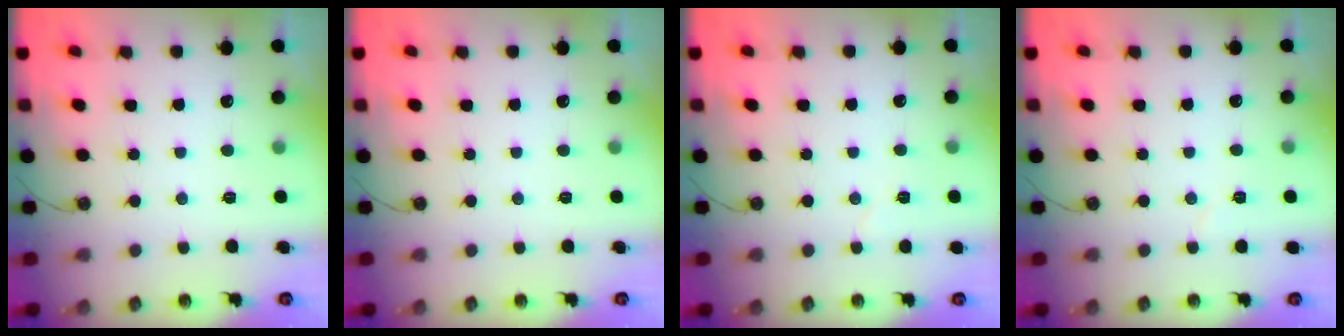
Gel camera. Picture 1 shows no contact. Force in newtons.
{"total": 0.0}
{"total": 3.0, "press": 2.4, "slide": 1.7}
{"total": 2.9, "press": 2.7, "slide": 1.2}